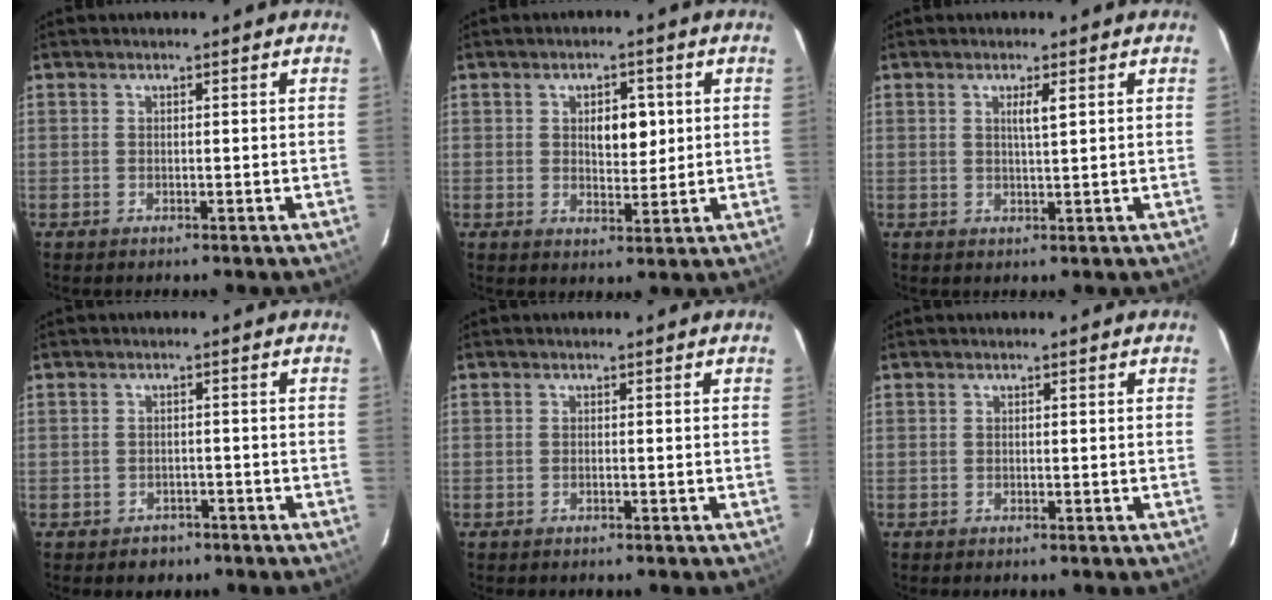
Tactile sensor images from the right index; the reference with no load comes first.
{"total": 5.3, "force": [1.2, 2.7, 4.4], "torque": [-0.064, 0.003, 0.024]}
{"total": 2.3, "force": [0.9, 0.0, 2.1], "torque": [-0.042, -0.001, 0.016]}
{"total": 2.4, "force": [-1.5, 1.9, 0.4], "torque": [-0.007, 0.006, -0.017]}
{"total": 0.0}
{"total": 0.0}